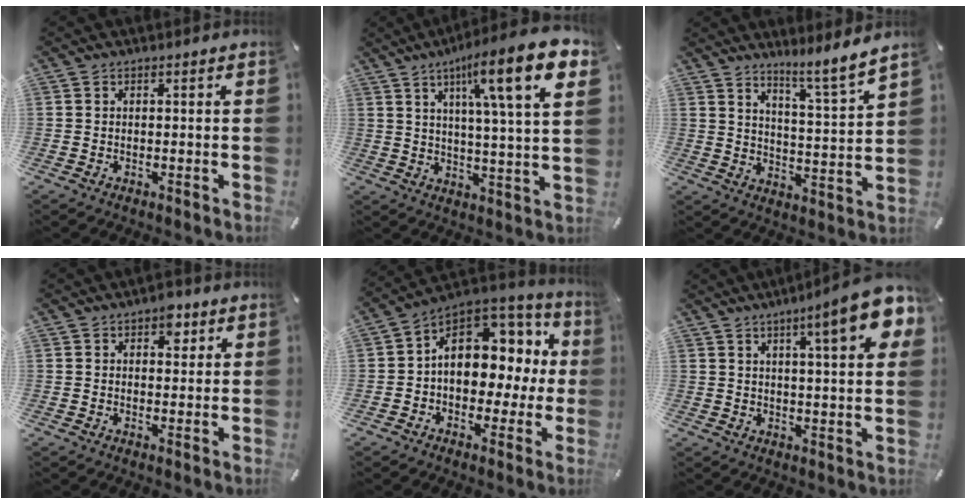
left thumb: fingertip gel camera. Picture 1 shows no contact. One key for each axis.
{"total": 16.9, "fx": 8.1, "fy": 2.6, "fz": 14.6, "tx": -0.225, "ty": -0.042, "tz": 0.114}
{"total": 7.6, "fx": 6.8, "fy": 0.1, "fz": 3.3, "tx": -0.056, "ty": -0.063, "tz": 0.115}
{"total": 4.4, "fx": 2.2, "fy": 2.7, "fz": 2.6, "tx": -0.018, "ty": -0.010, "tz": 0.031}
{"total": 12.4, "fx": 3.0, "fy": 9.5, "fz": 7.4, "tx": -0.099, "ty": -0.031, "tz": 0.058}
{"total": 14.3, "fx": 7.3, "fy": 3.0, "fz": 11.9, "tx": -0.170, "ty": -0.032, "tz": 0.111}